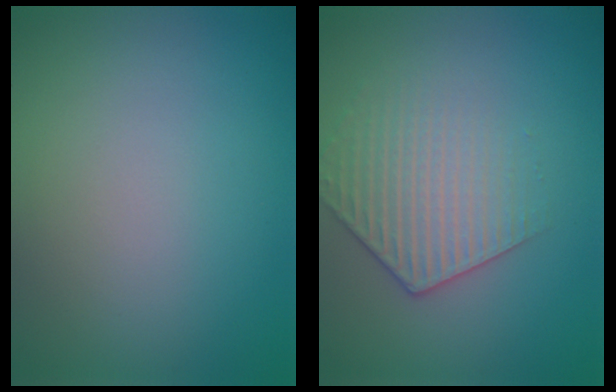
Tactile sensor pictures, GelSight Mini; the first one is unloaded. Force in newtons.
{"total": 3.1, "press": 3.0, "slide": 1.0}